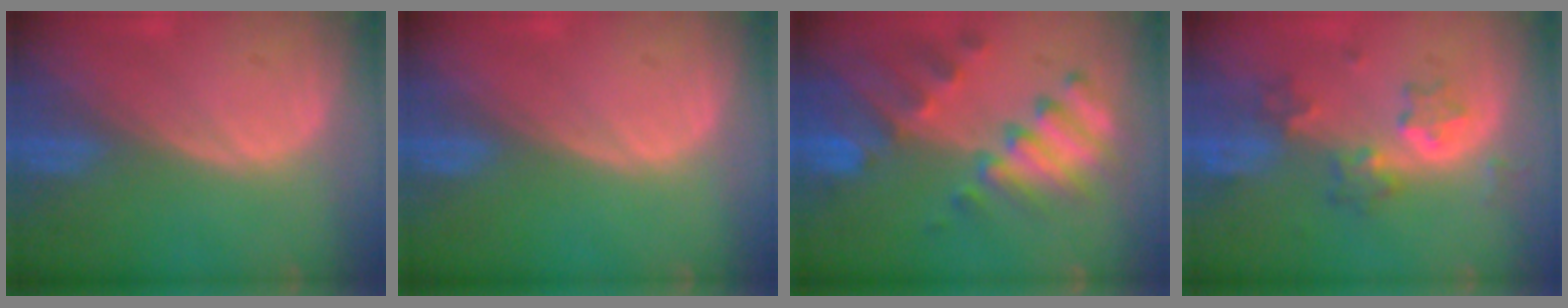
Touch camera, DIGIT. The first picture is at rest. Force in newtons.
{"total": 0.0}
{"total": 10.2, "press": 8.9, "slide": 5.1}
{"total": 5.8, "press": 5.8, "slide": 0.8}